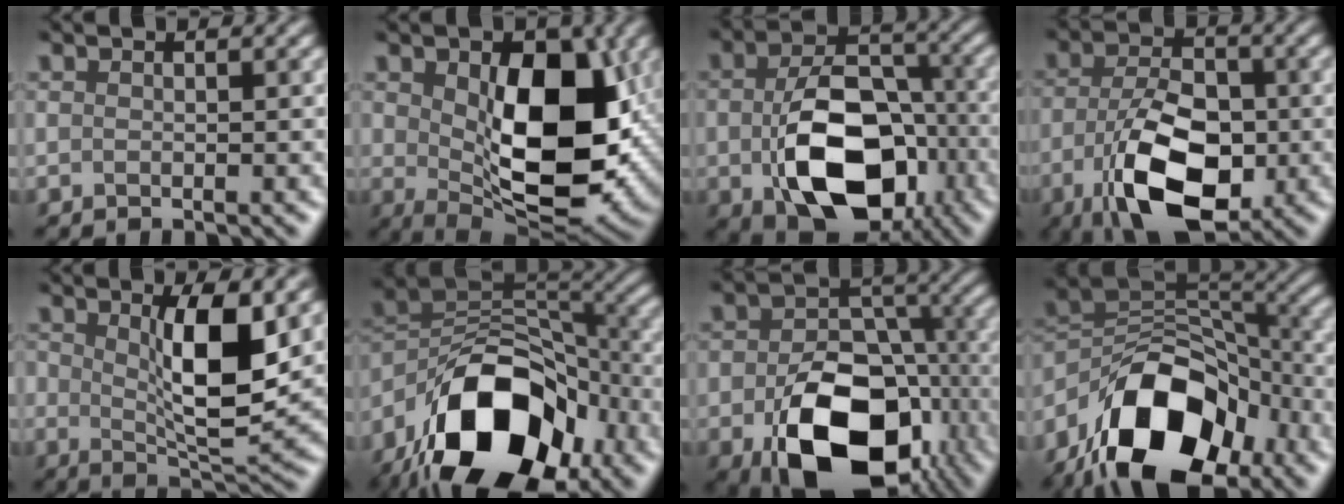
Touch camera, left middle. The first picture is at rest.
{"total": 11.1, "force": [0.8, 6.1, 9.3], "torque": [-0.134, -0.006, 0.028]}
{"total": 10.8, "force": [-3.0, 7.1, 7.6], "torque": [-0.152, -0.017, -0.036]}
{"total": 9.0, "force": [-4.0, 4.5, 6.7], "torque": [-0.136, -0.001, -0.069]}
{"total": 5.7, "force": [1.0, 1.3, 5.5], "torque": [-0.102, -0.003, 0.025]}
{"total": 14.6, "force": [-8.3, 8.4, 8.7], "torque": [-0.154, 0.012, -0.153]}
{"total": 14.0, "force": [-6.0, 9.0, 9.0], "torque": [-0.173, -0.046, -0.071]}
{"total": 13.2, "force": [-7.8, 7.4, 7.6], "torque": [-0.127, 0.020, -0.141]}